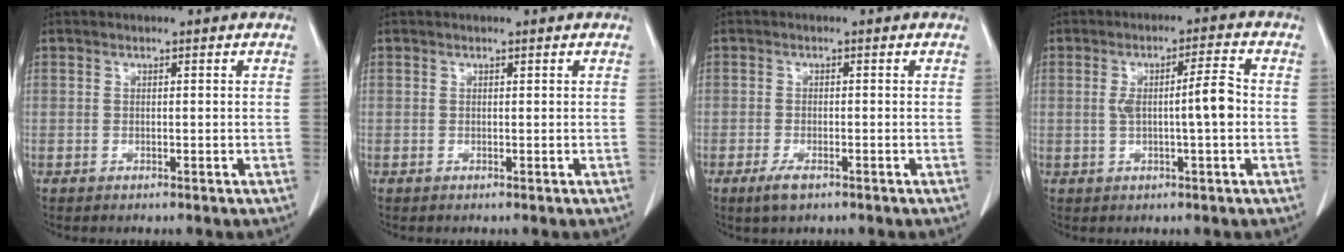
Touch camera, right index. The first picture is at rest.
{"total": 0.0}
{"total": 2.6, "force": [-1.6, 0.8, 1.8], "torque": [-0.039, -0.003, -0.028]}
{"total": 6.0, "force": [-0.2, 0.4, 6.0], "torque": [-0.102, 0.012, -0.002]}